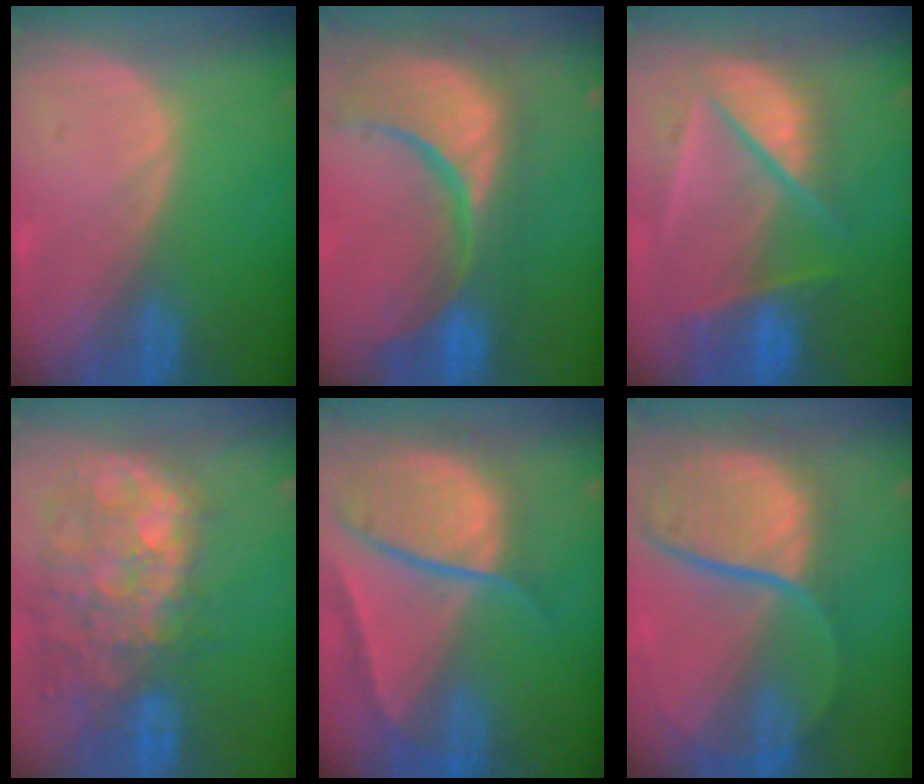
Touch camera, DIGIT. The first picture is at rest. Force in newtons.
{"total": 15.4, "press": 12.1, "slide": 9.5}
{"total": 9.9, "press": 8.5, "slide": 5.1}
{"total": 13.5, "press": 11.6, "slide": 6.8}
{"total": 10.6, "press": 8.9, "slide": 5.7}
{"total": 12.1, "press": 10.0, "slide": 6.8}